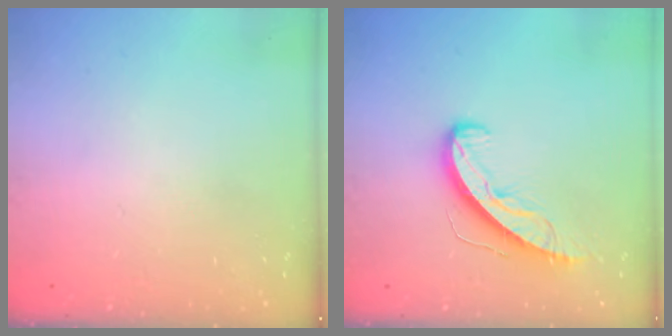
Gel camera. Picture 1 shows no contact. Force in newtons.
{"total": 8.8, "press": 8.8, "slide": 0.3}